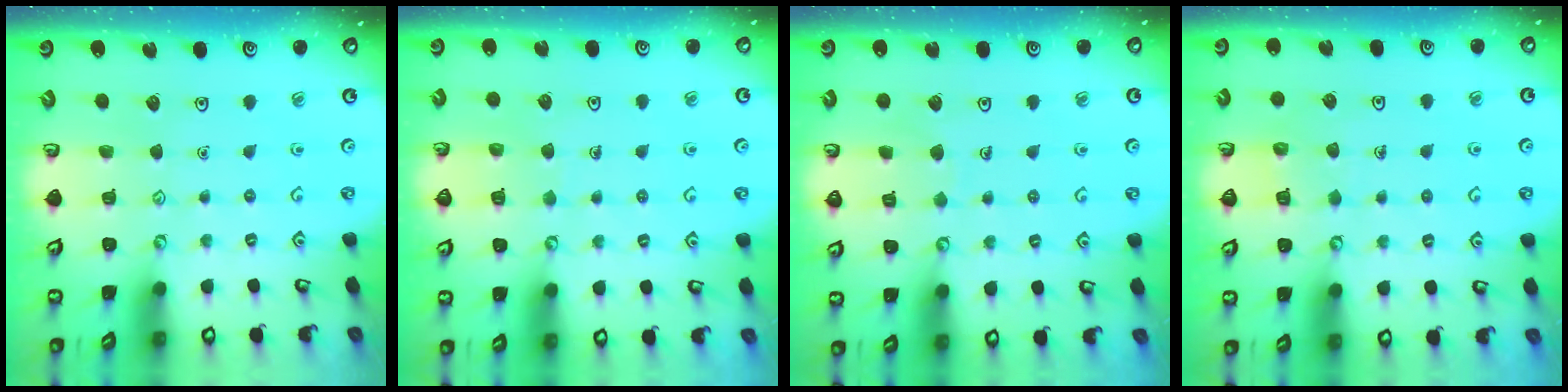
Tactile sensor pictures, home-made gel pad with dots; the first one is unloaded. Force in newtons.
{"total": 6.2, "press": 6.2, "slide": 0.6}
{"total": 4.4, "press": 4.4, "slide": 0.3}
{"total": 5.2, "press": 5.2, "slide": 0.3}